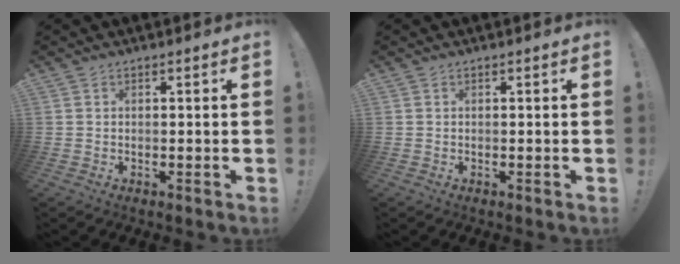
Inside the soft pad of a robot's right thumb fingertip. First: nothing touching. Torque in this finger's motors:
{"motor_torque": [0.00, 0.00, 0.00, 0.00, 0.02]}